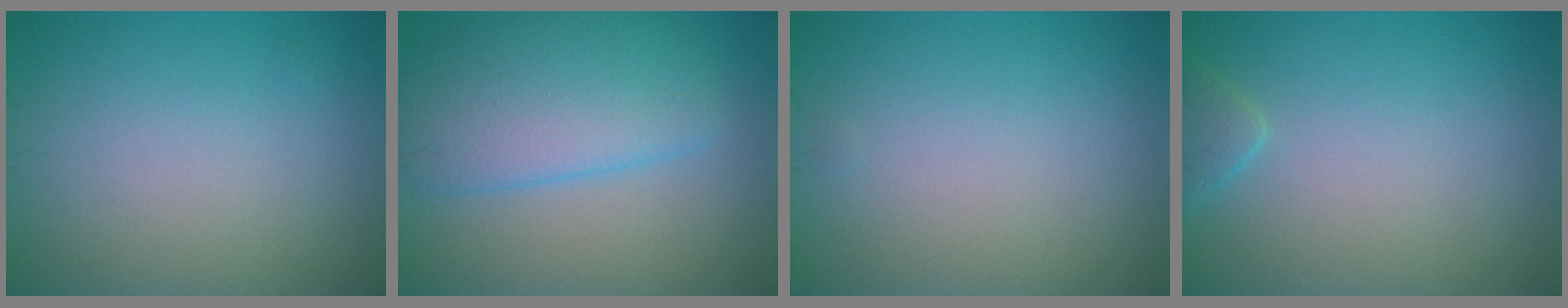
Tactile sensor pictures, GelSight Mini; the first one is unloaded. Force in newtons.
{"total": 6.8, "press": 6.8, "slide": 0.1}
{"total": 0.0}
{"total": 1.6, "press": 1.6, "slide": 0.1}